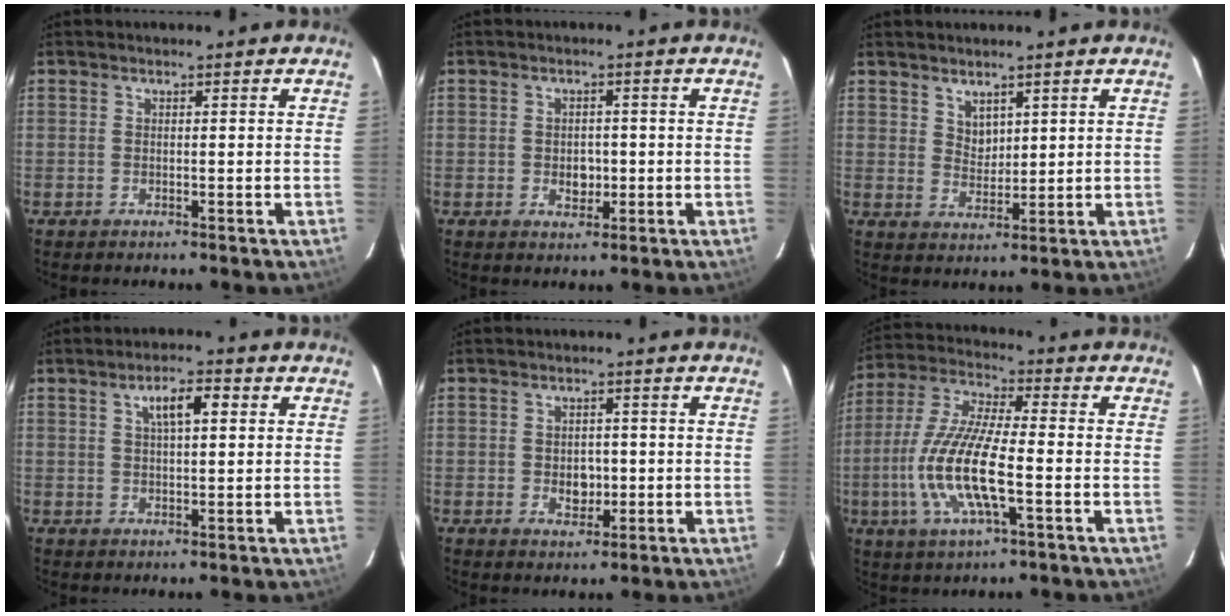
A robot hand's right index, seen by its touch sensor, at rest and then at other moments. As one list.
[{"total": 3.3, "force": [-0.6, 2.6, 2.0], "torque": [-0.033, 0.002, -0.006]}, {"total": 3.5, "force": [2.5, 2.1, 1.3], "torque": [-0.014, 0.001, 0.049]}, {"total": 5.4, "force": [2.0, 1.8, 4.6], "torque": [-0.078, 0.012, 0.036]}, {"total": 3.9, "force": [-0.5, 3.1, 2.4], "torque": [-0.040, 0.002, -0.004]}, {"total": 15.1, "force": [-3.7, 3.7, 14.2], "torque": [-0.295, -0.010, -0.074]}]